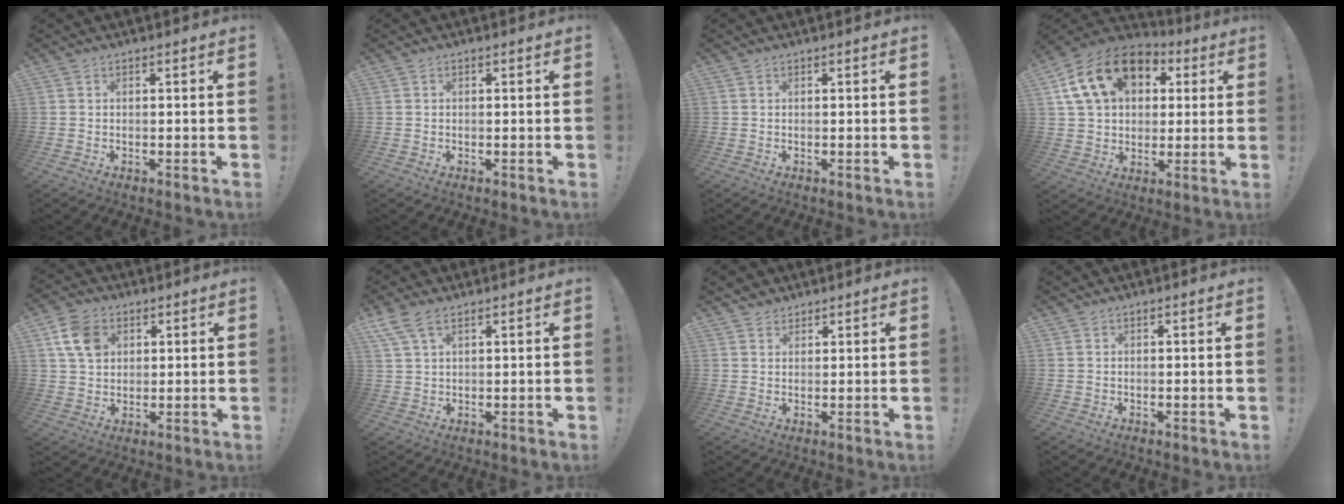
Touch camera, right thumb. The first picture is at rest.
{"total": 0.0}
{"total": 0.0}
{"total": 19.4, "force": [7.2, 13.9, 11.5], "torque": [-0.191, -0.003, 0.140]}
{"total": 9.7, "force": [3.8, 7.3, 5.2], "torque": [-0.091, -0.004, 0.076]}
{"total": 6.2, "force": [3.7, 3.0, 4.0], "torque": [-0.087, -0.002, 0.076]}
{"total": 2.7, "force": [1.9, 1.9, 0.2], "torque": [0.004, -0.009, 0.035]}
{"total": 0.0}